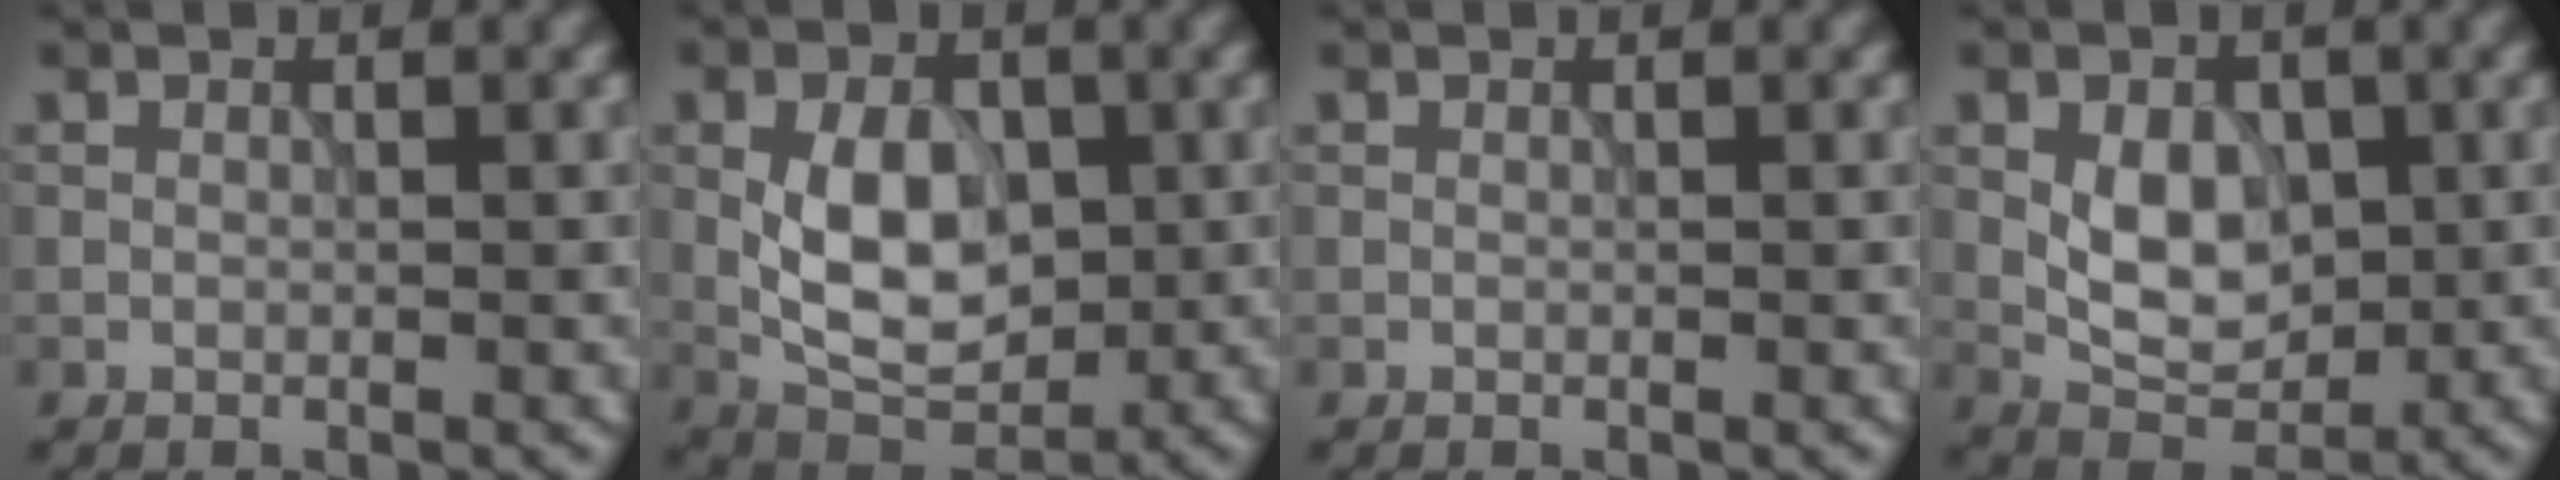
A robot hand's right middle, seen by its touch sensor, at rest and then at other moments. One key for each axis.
{"total": 6.4, "fx": -0.2, "fy": 4.0, "fz": 5.0, "tx": -0.094, "ty": -0.004, "tz": -0.006}
{"total": 0.0}
{"total": 4.8, "fx": 0.0, "fy": 3.2, "fz": 3.6, "tx": -0.059, "ty": -0.004, "tz": 0.000}